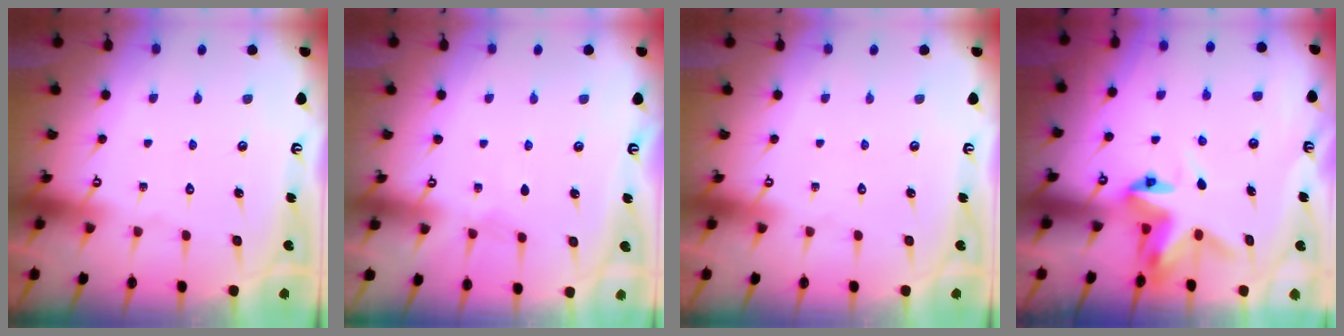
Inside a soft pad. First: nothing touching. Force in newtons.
{"total": 2.9, "press": 2.9, "slide": 0.4}
{"total": 0.0}
{"total": 5.3, "press": 5.3, "slide": 0.2}